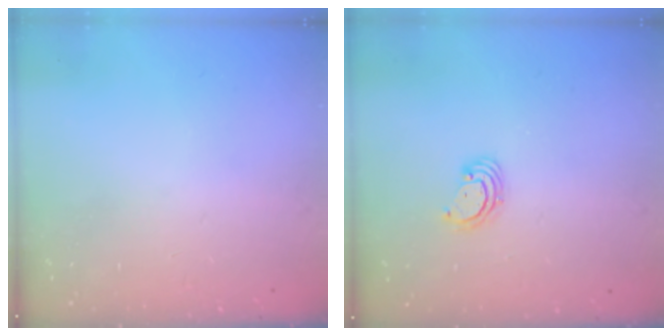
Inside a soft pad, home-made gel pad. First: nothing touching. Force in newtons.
{"total": 3.5, "press": 3.5, "slide": 0.1}